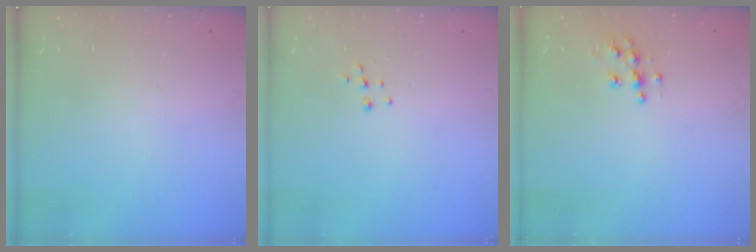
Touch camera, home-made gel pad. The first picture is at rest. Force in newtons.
{"total": 5.2, "press": 5.1, "slide": 0.4}
{"total": 7.0, "press": 7.0, "slide": 0.3}